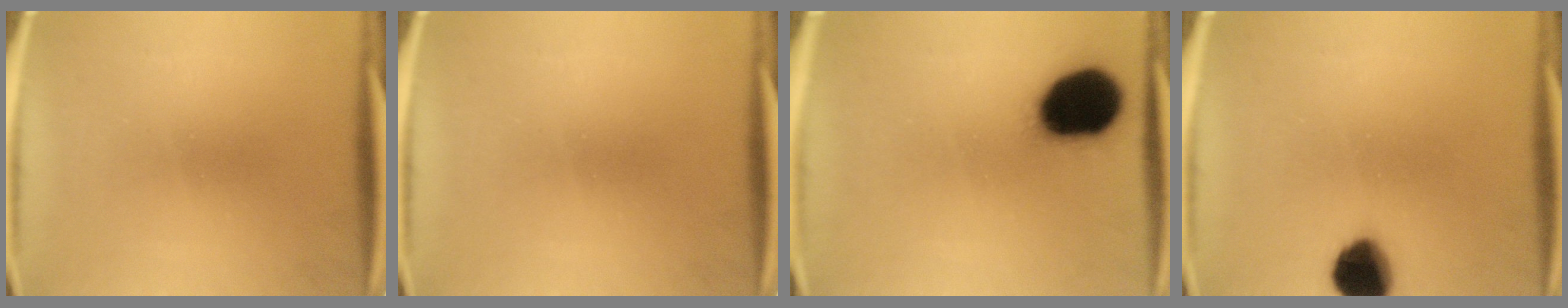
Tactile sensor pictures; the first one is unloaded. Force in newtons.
{"total": 0.0}
{"total": 19.3}
{"total": 10.5}